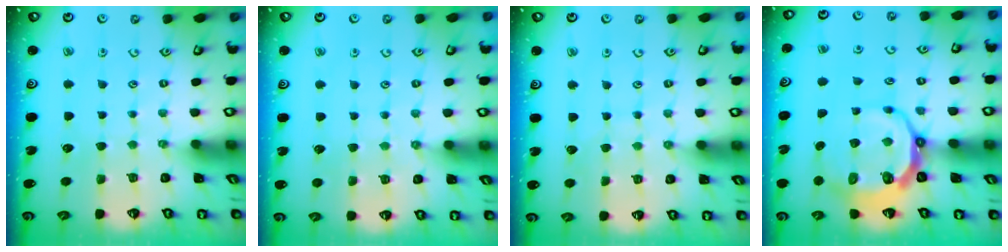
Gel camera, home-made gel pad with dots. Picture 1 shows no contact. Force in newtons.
{"total": 3.9, "press": 3.8, "slide": 0.6}
{"total": 4.1, "press": 4.1, "slide": 0.4}
{"total": 10.0, "press": 9.1, "slide": 4.0}